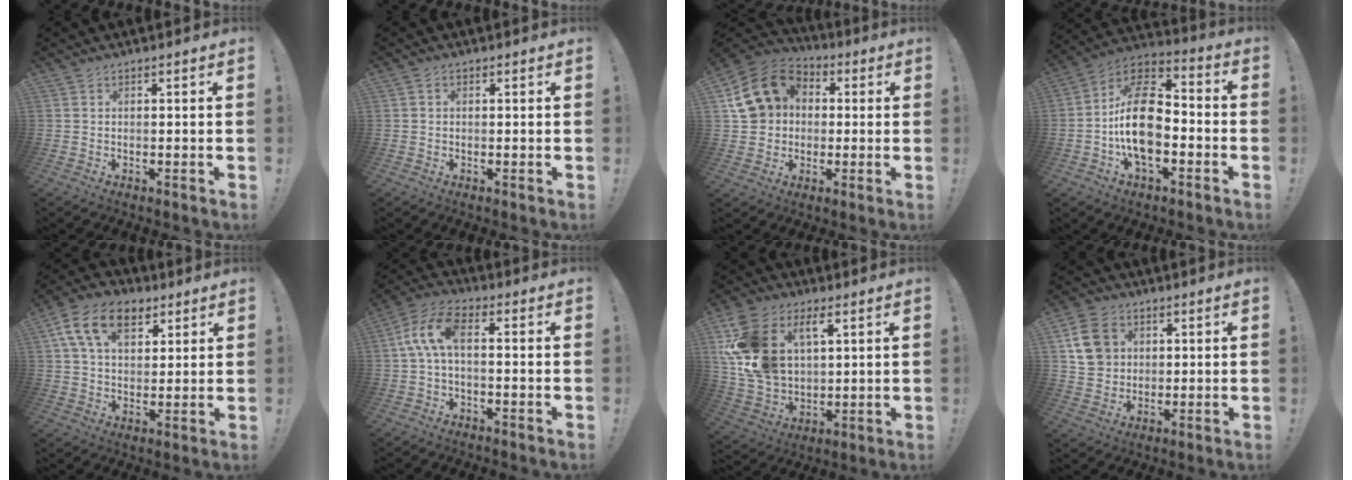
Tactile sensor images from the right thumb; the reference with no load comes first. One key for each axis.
{"total": 0.9, "fx": 0.0, "fy": 0.8, "fz": 0.4, "tx": -0.011, "ty": 0.005, "tz": 0.000}
{"total": 15.7, "fx": 3.7, "fy": 13.3, "fz": 7.4, "tx": -0.112, "ty": 0.002, "tz": 0.082}
{"total": 18.9, "fx": -3.1, "fy": 11.2, "fz": 14.9, "tx": -0.271, "ty": 0.020, "tz": -0.050}
{"total": 14.9, "fx": 6.8, "fy": 9.5, "fz": 9.1, "tx": -0.153, "ty": -0.011, "tz": 0.129}
{"total": 9.6, "fx": 0.6, "fy": 4.5, "fz": 8.4, "tx": -0.171, "ty": 0.010, "tz": 0.015}
{"total": 18.4, "fx": 6.9, "fy": 12.5, "fz": 11.6, "tx": -0.239, "ty": -0.028, "tz": 0.130}
{"total": 11.8, "fx": 3.9, "fy": 9.8, "fz": 5.3, "tx": -0.080, "ty": -0.005, "tz": 0.081}